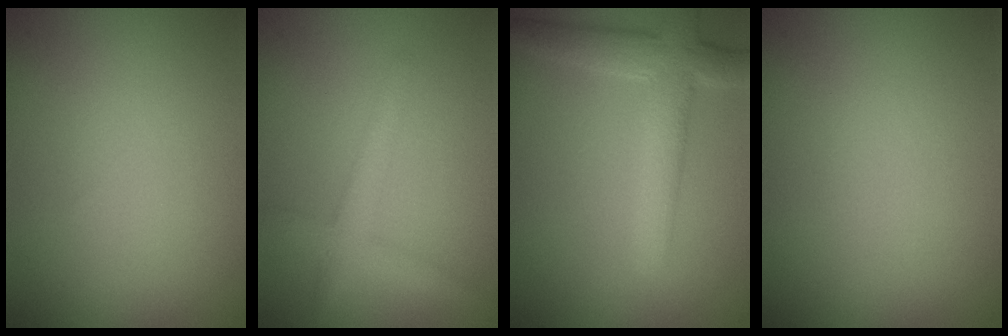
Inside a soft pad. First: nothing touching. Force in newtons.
{"total": 2.6, "press": 2.6, "slide": 0.2}
{"total": 5.1, "press": 5.0, "slide": 0.5}
{"total": 0.0}